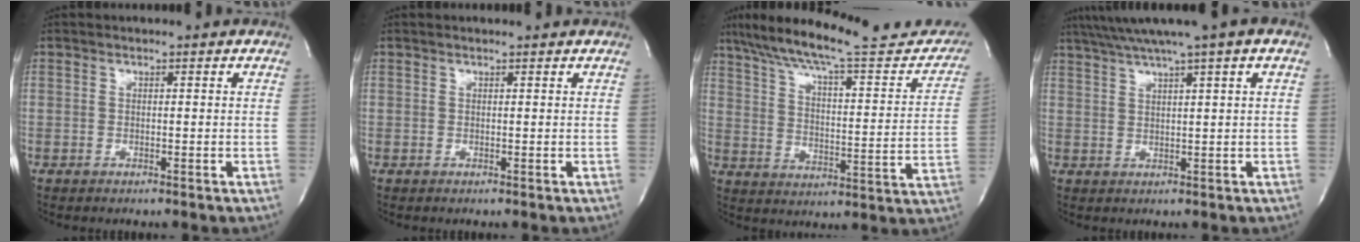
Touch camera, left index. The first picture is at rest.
{"total": 0.8, "force": [0.8, -0.1, 0.2], "torque": [-0.009, 0.004, 0.013]}
{"total": 26.4, "force": [22.5, 4.6, 13.1], "torque": [-0.204, -0.013, 0.301]}
{"total": 8.9, "force": [6.1, -1.1, 6.3], "torque": [-0.109, 0.033, 0.092]}